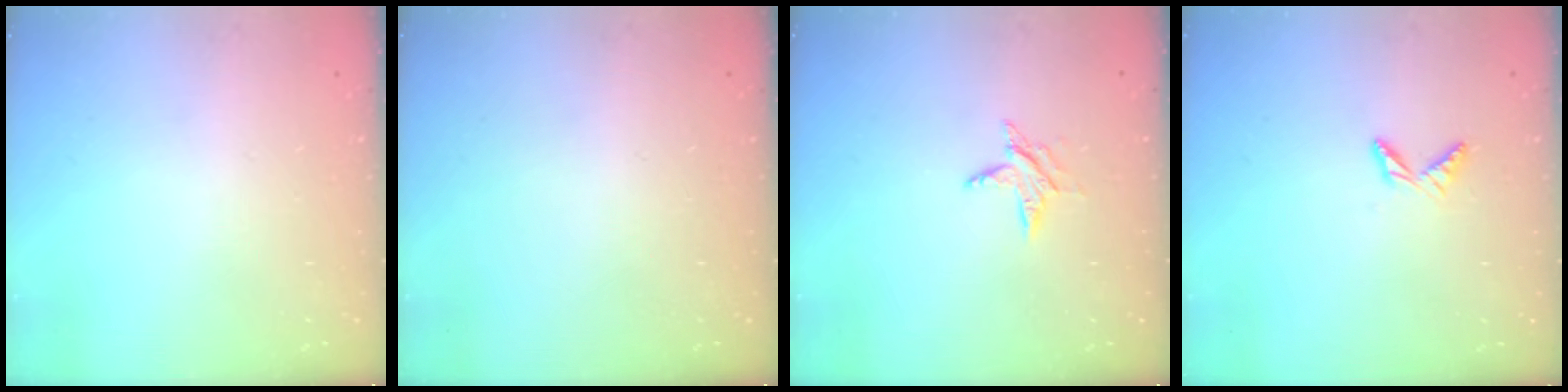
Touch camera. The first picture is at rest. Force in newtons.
{"total": 0.0}
{"total": 5.8, "press": 5.8, "slide": 0.5}
{"total": 4.7, "press": 4.7, "slide": 0.4}